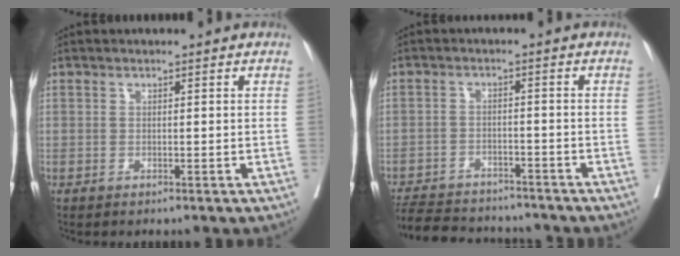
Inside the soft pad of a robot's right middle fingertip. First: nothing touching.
{"total": 12.5, "force": [-11.6, 3.1, 3.7], "torque": [-0.078, 0.001, -0.165]}